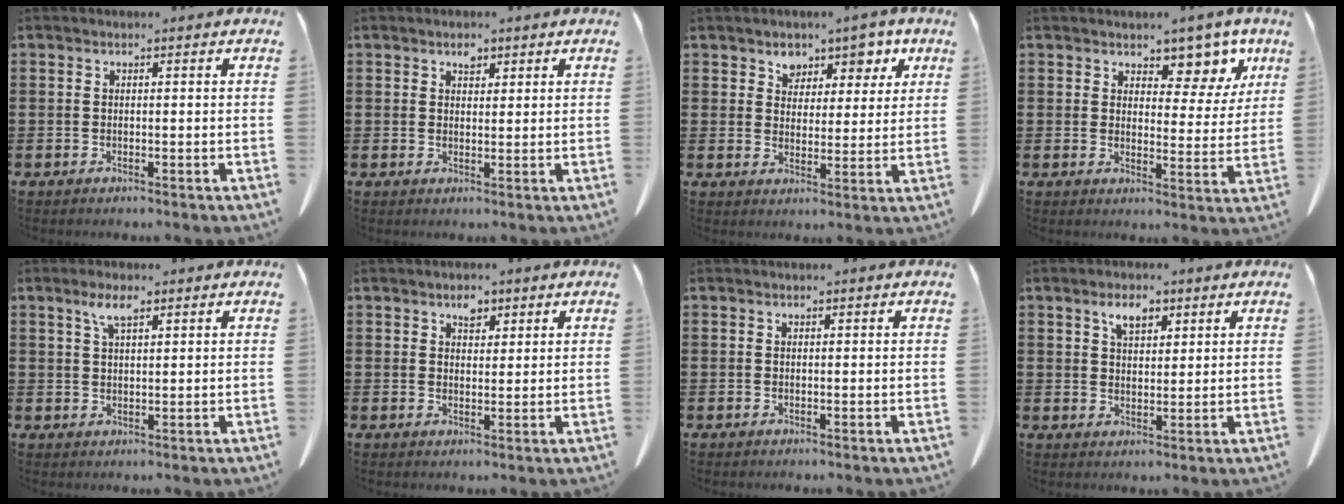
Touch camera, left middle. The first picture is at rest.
{"total": 1.9, "force": [1.4, 0.9, 0.8], "torque": [-0.010, -0.003, 0.027]}
{"total": 5.1, "force": [3.5, 3.5, 1.1], "torque": [-0.041, -0.004, 0.060]}
{"total": 6.7, "force": [5.3, 2.9, 2.8], "torque": [-0.047, -0.028, 0.088]}
{"total": 3.8, "force": [2.3, 1.1, 2.9], "torque": [-0.064, 0.004, 0.040]}
{"total": 2.8, "force": [2.0, 1.5, 1.3], "torque": [-0.013, -0.004, 0.034]}
{"total": 0.0}
{"total": 4.0, "force": [2.5, 2.0, 2.3], "torque": [-0.045, 0.003, 0.045]}